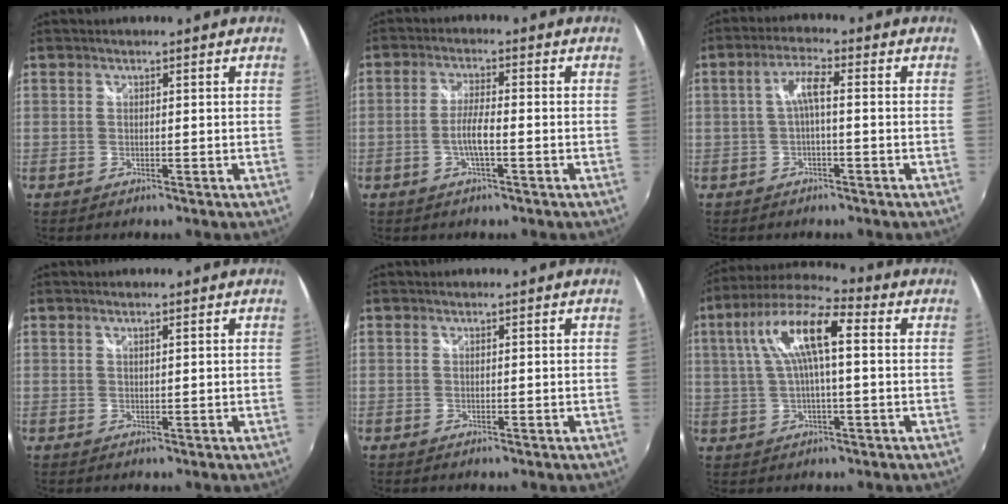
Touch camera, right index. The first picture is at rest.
{"total": 4.5, "force": [-1.5, 0.5, 4.2], "torque": [-0.086, 0.001, -0.029]}
{"total": 4.1, "force": [-0.5, 0.6, 4.0], "torque": [-0.082, 0.011, -0.009]}
{"total": 0.6, "force": [0.4, 0.0, 0.5], "torque": [-0.009, 0.003, 0.007]}
{"total": 0.0}
{"total": 12.9, "force": [2.6, 3.6, 12.1], "torque": [-0.230, 0.028, 0.042]}